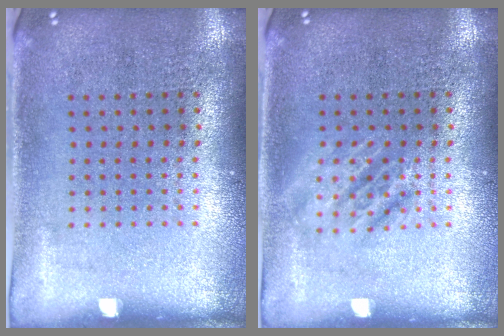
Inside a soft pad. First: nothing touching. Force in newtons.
{"total": 1.9, "press": 1.9, "slide": 0.3}